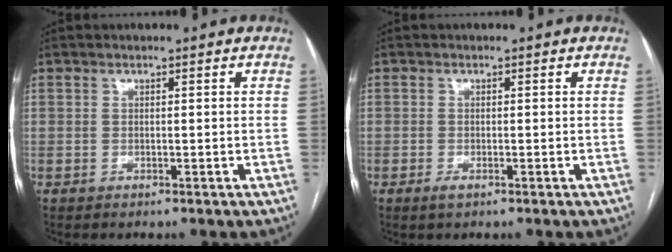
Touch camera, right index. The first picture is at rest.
{"total": 1.0, "force": [-0.6, 0.5, 0.7], "torque": [-0.010, -0.001, -0.006]}